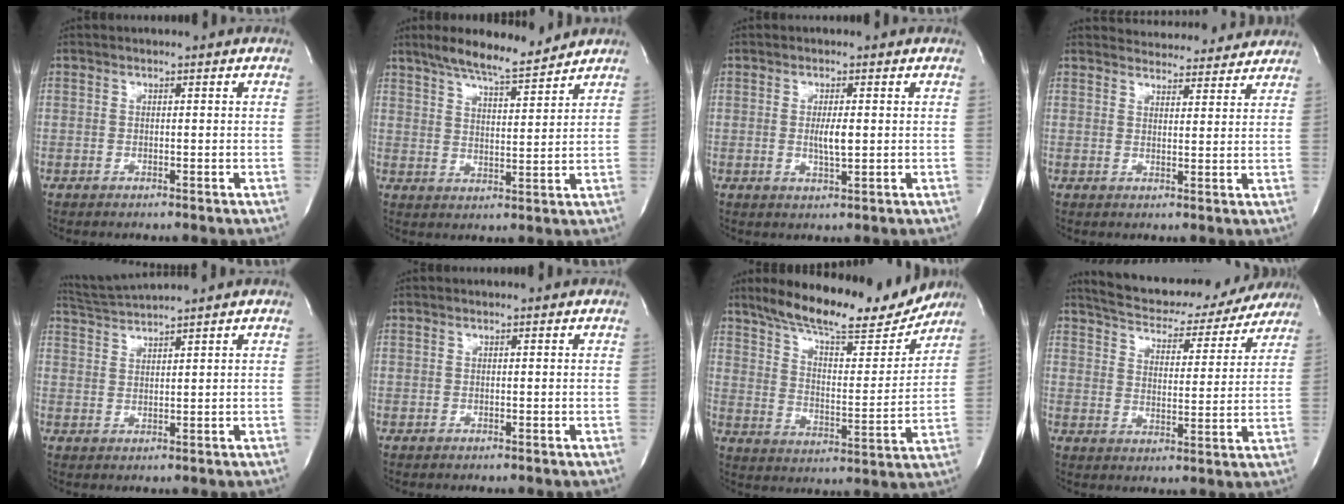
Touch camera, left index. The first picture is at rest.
{"total": 9.6, "force": [8.4, 1.2, 4.6], "torque": [-0.075, 0.006, 0.137]}
{"total": 3.0, "force": [0.2, 0.4, 2.9], "torque": [-0.056, -0.004, 0.005]}
{"total": 11.5, "force": [11.1, 2.6, 1.7], "torque": [-0.007, 0.009, 0.129]}
{"total": 4.2, "force": [3.8, -1.8, 0.3], "torque": [-0.014, -0.002, 0.080]}
{"total": 0.0}
{"total": 17.9, "force": [15.5, 3.7, 8.1], "torque": [-0.129, -0.014, 0.234]}
{"total": 20.1, "force": [18.5, 5.3, 6.0], "torque": [-0.097, 0.003, 0.245]}